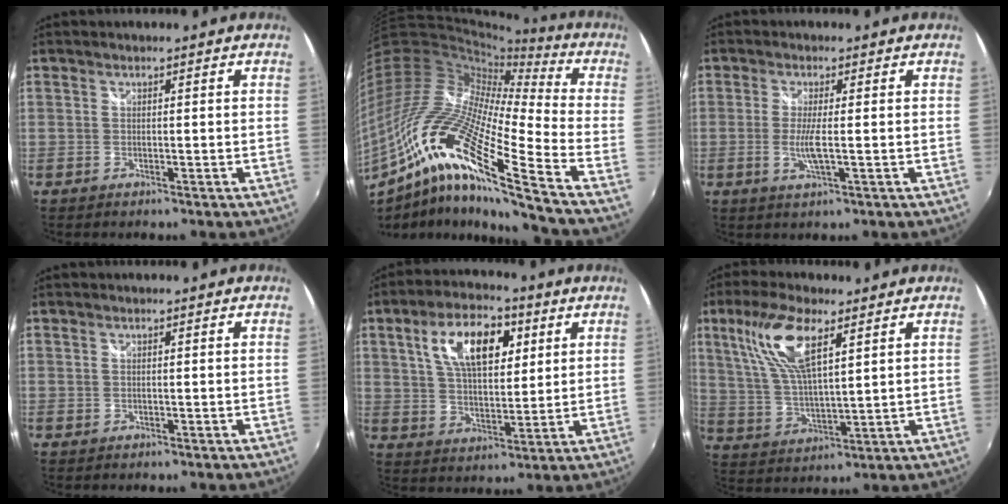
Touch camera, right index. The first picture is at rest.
{"total": 25.0, "force": [-12.0, 3.6, 21.6], "torque": [-0.364, -0.059, -0.241]}
{"total": 3.8, "force": [-0.6, 0.1, 3.8], "torque": [-0.080, -0.006, -0.014]}
{"total": 0.0}
{"total": 13.5, "force": [5.3, 6.6, 10.4], "torque": [-0.185, 0.023, 0.094]}
{"total": 12.8, "force": [6.4, 4.0, 10.3], "torque": [-0.206, 0.012, 0.133]}